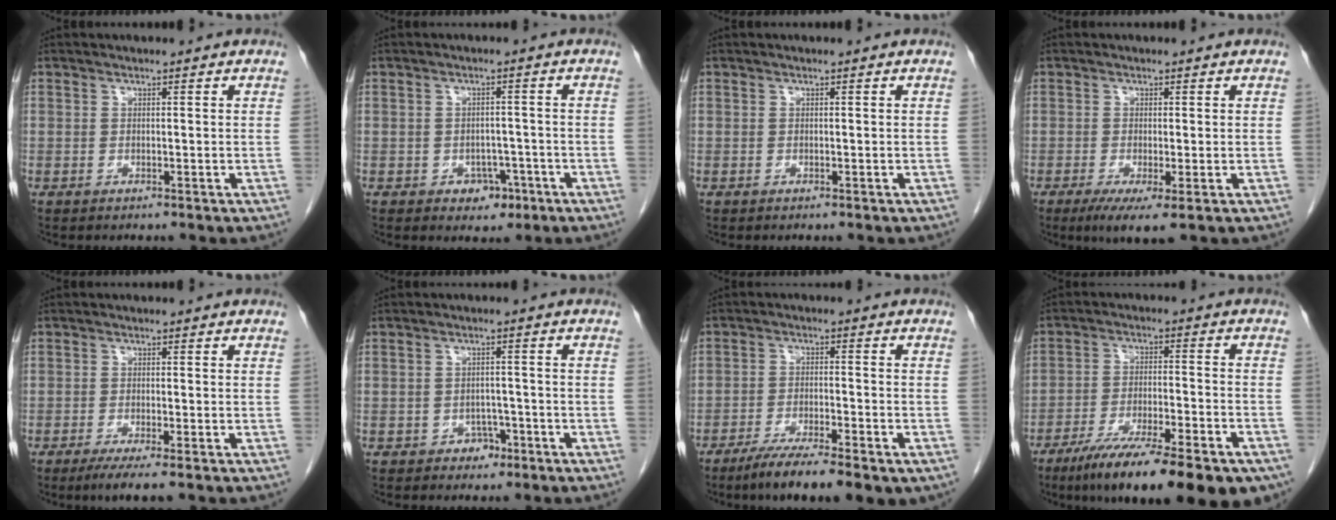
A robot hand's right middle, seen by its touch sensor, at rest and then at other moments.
{"total": 3.5, "force": [-1.8, 2.6, 1.6], "torque": [-0.012, 0.008, -0.018]}
{"total": 0.0}
{"total": 4.9, "force": [-2.2, 0.8, 4.3], "torque": [-0.069, -0.014, -0.033]}
{"total": 4.0, "force": [-2.6, 0.2, 3.0], "torque": [-0.049, -0.013, -0.045]}
{"total": 2.5, "force": [-1.6, 1.8, 0.8], "torque": [-0.006, 0.009, -0.019]}
{"total": 10.3, "force": [-7.1, 1.9, 7.3], "torque": [-0.113, -0.017, -0.109]}
{"total": 21.1, "force": [-15.1, 3.7, 14.3], "torque": [-0.167, -0.020, -0.228]}